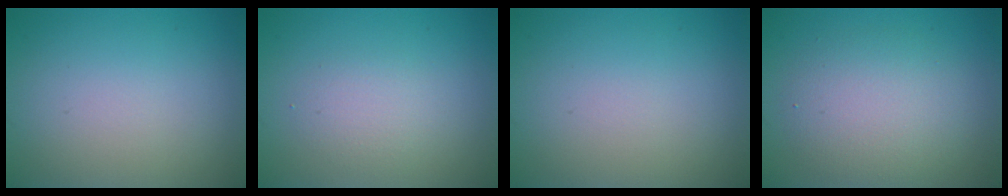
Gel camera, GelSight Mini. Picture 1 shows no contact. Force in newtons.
{"total": 1.8, "press": 1.8, "slide": 0.1}
{"total": 0.0}
{"total": 4.4, "press": 4.4, "slide": 0.3}